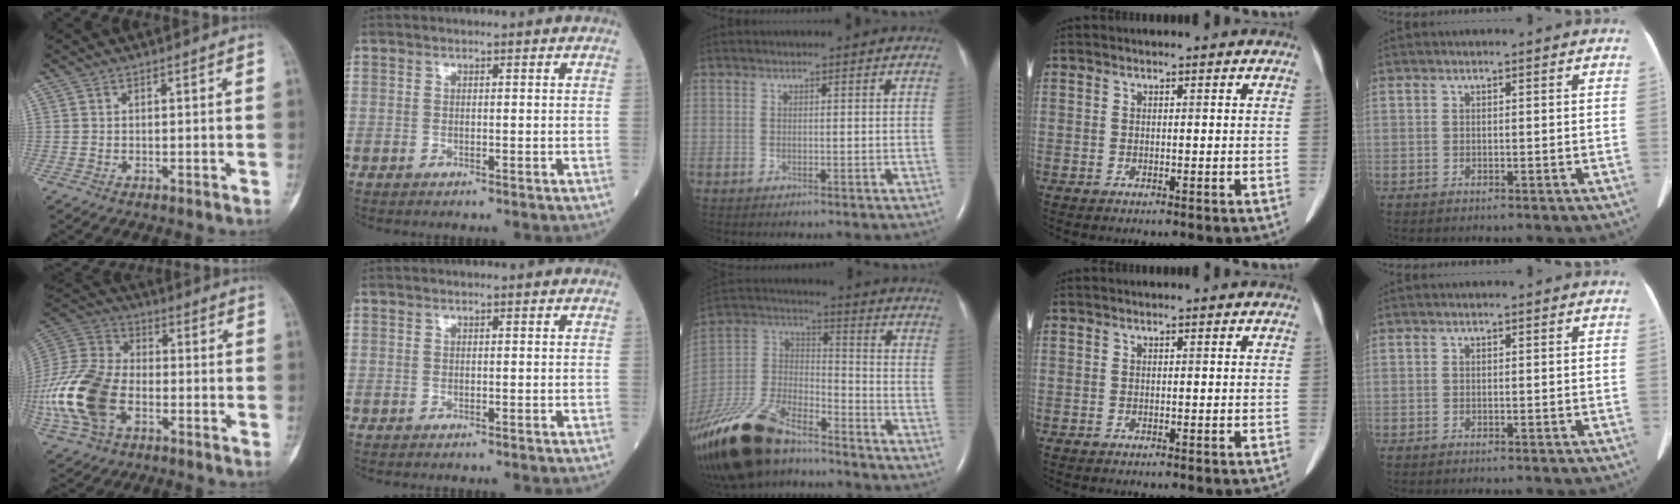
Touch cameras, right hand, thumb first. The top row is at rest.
{"thumb": {"total": 20.2, "force": [-5.5, 13.0, 14.6], "torque": [-0.332, 0.016, -0.101]}, "middle": {"total": 23.3, "force": [-17.4, 8.2, 13.1], "torque": [-0.330, -0.026, -0.327]}}